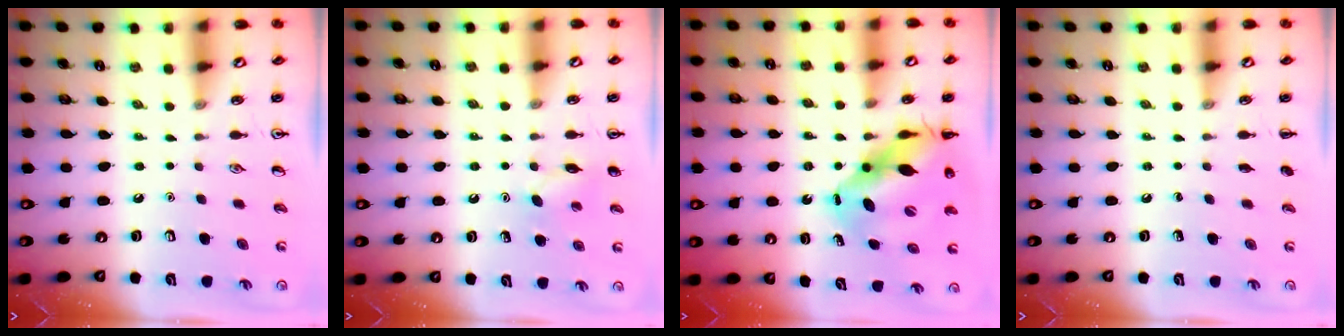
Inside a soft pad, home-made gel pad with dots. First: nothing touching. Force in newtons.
{"total": 6.3, "press": 6.1, "slide": 1.5}
{"total": 14.1, "press": 13.6, "slide": 3.7}
{"total": 0.0}